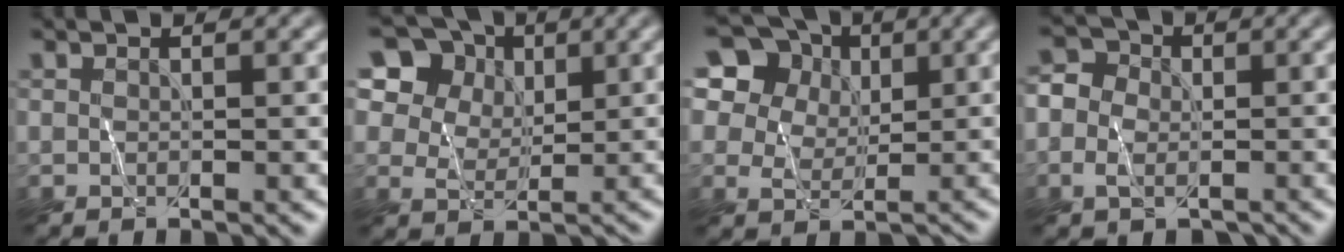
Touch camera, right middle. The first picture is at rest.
{"total": 11.7, "force": [6.4, 8.5, 4.8], "torque": [-0.127, 0.029, 0.112]}
{"total": 13.0, "force": [6.7, 9.9, 5.3], "torque": [-0.146, 0.038, 0.123]}
{"total": 4.6, "force": [-1.2, 3.9, 1.9], "torque": [-0.018, 0.009, -0.031]}